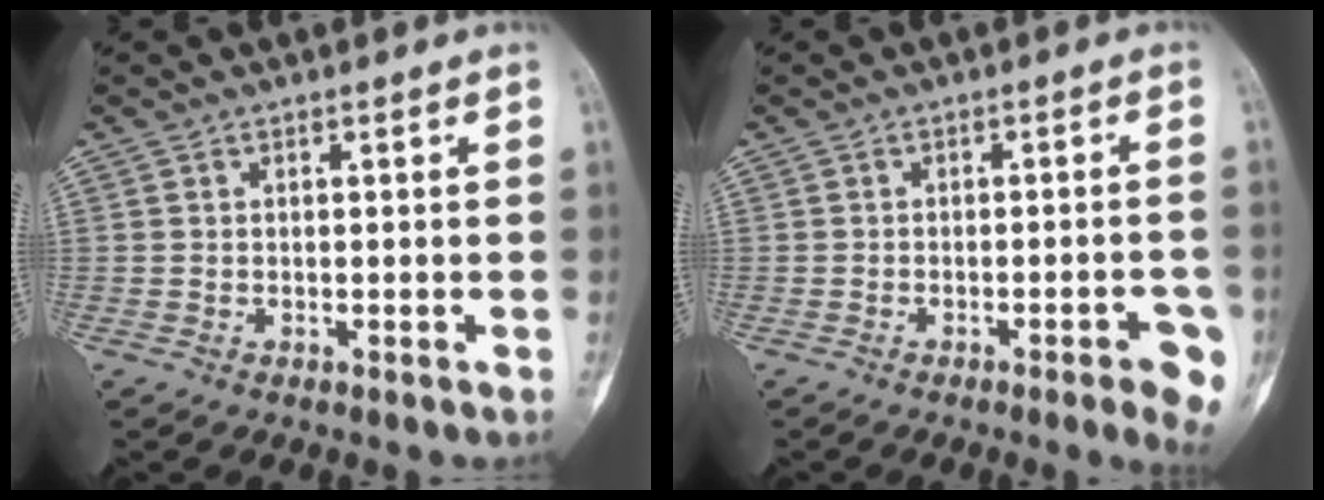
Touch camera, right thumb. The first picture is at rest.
{"total": 6.4, "force": [-3.1, 1.6, 5.4], "torque": [-0.058, 0.012, -0.034]}